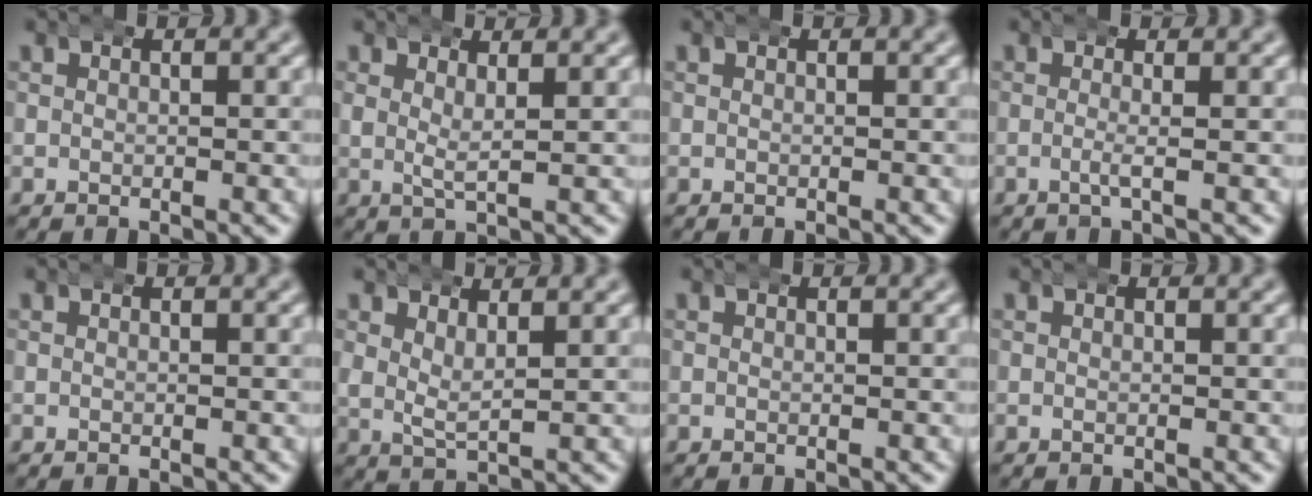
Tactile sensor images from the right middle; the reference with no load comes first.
{"total": 2.7, "force": [1.4, 0.9, 2.1], "torque": [-0.044, -0.001, 0.021]}
{"total": 0.0}
{"total": 1.4, "force": [-0.2, 0.1, 1.4], "torque": [-0.027, 0.001, -0.012]}
{"total": 0.0}
{"total": 3.0, "force": [1.6, 1.6, 2.0], "torque": [-0.048, -0.006, 0.030]}
{"total": 0.0}
{"total": 0.0}